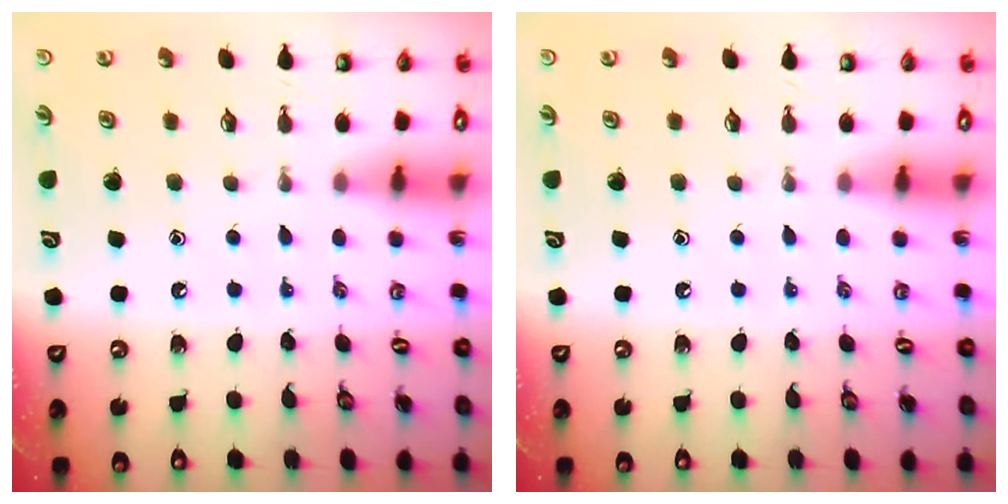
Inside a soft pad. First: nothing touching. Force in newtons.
{"total": 0.0}